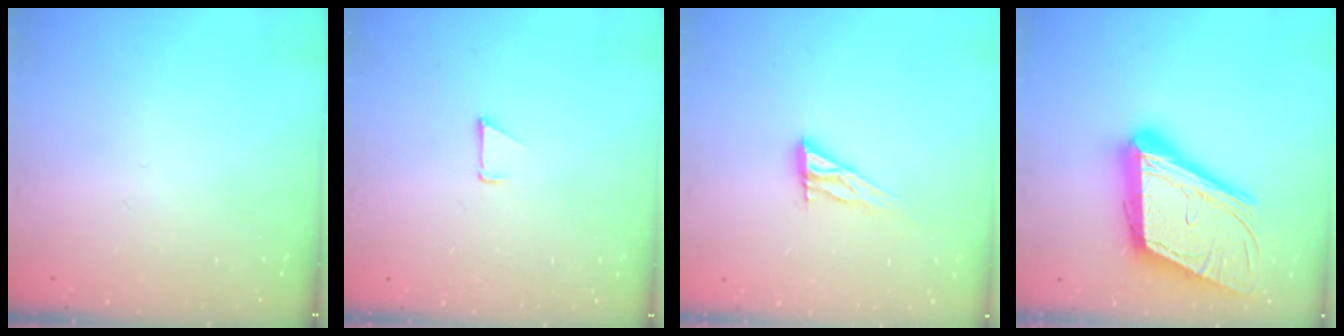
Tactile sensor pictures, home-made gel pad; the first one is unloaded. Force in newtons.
{"total": 0.9, "press": 0.8, "slide": 0.1}
{"total": 9.2, "press": 9.1, "slide": 0.7}
{"total": 24.2, "press": 23.8, "slide": 4.4}